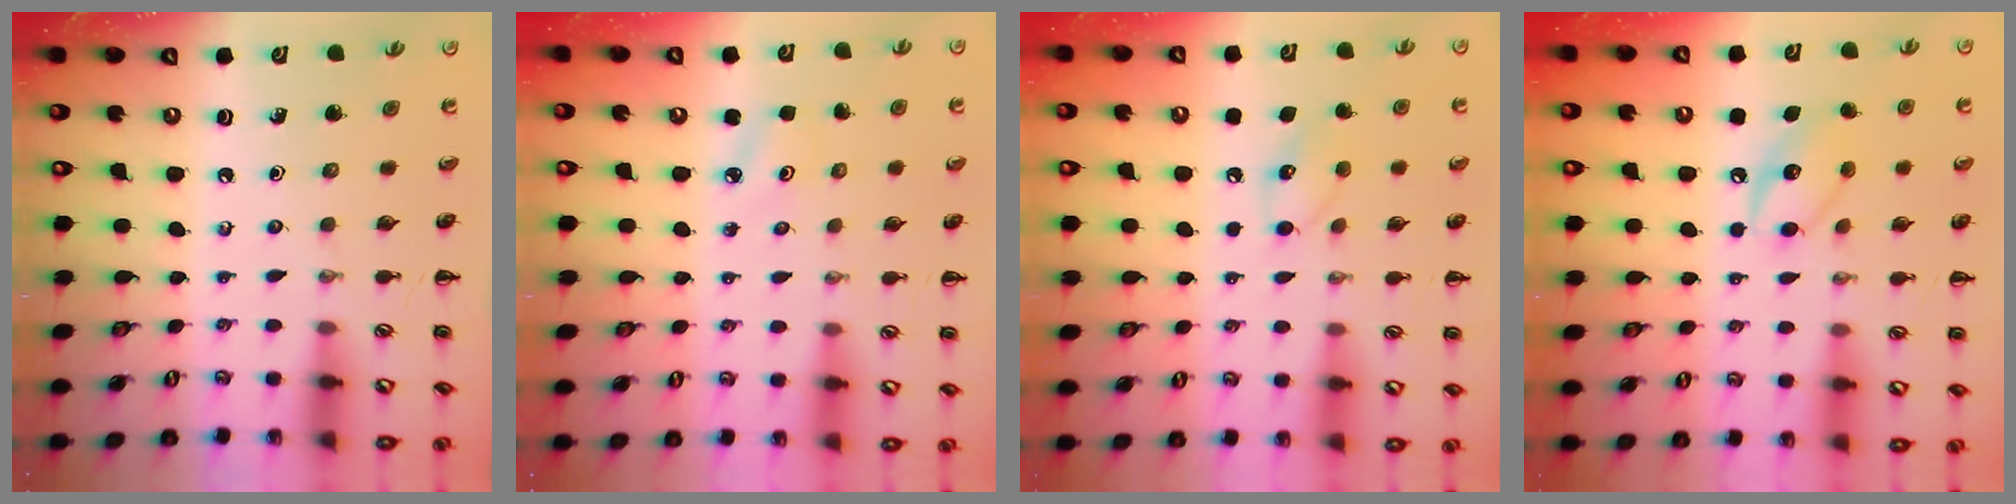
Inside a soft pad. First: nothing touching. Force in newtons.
{"total": 2.1, "press": 2.0, "slide": 0.6}
{"total": 8.2, "press": 8.1, "slide": 1.2}
{"total": 9.7, "press": 9.7, "slide": 0.7}